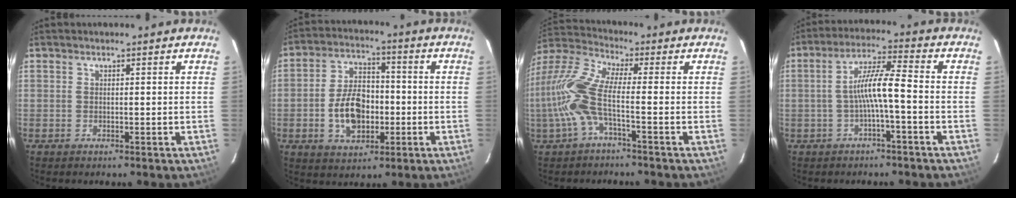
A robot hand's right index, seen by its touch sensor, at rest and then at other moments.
{"total": 11.1, "force": [-2.6, 7.0, 8.3], "torque": [-0.161, 0.017, -0.035]}
{"total": 11.4, "force": [-2.8, 2.3, 10.8], "torque": [-0.245, 0.005, -0.059]}
{"total": 6.8, "force": [-1.9, 0.2, 6.5], "torque": [-0.135, 0.015, -0.033]}